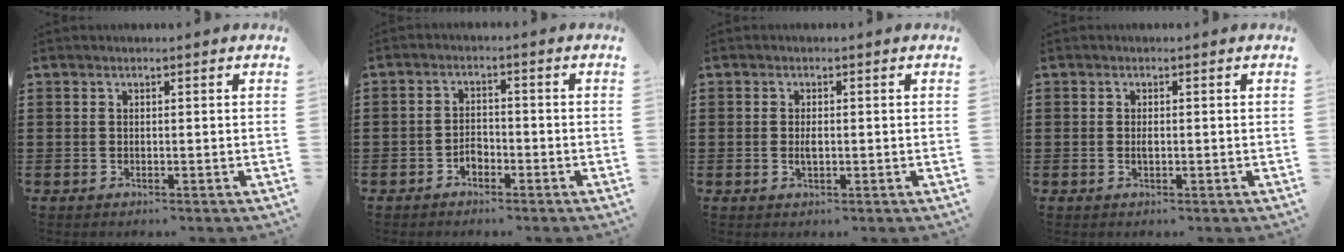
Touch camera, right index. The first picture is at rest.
{"total": 2.4, "force": [-1.6, 1.4, 1.1], "torque": [-0.026, 0.003, -0.033]}
{"total": 1.7, "force": [-0.1, 0.7, 1.5], "torque": [-0.029, 0.002, -0.003]}
{"total": 1.0, "force": [-0.1, 0.4, 0.9], "torque": [-0.018, 0.001, -0.003]}